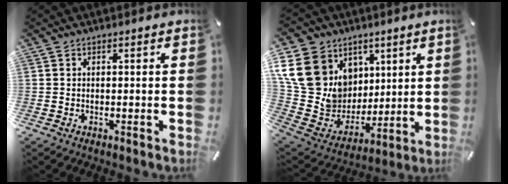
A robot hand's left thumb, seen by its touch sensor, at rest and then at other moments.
{"total": 20.7, "force": [7.2, 17.8, 7.6], "torque": [-0.137, -0.042, 0.163]}